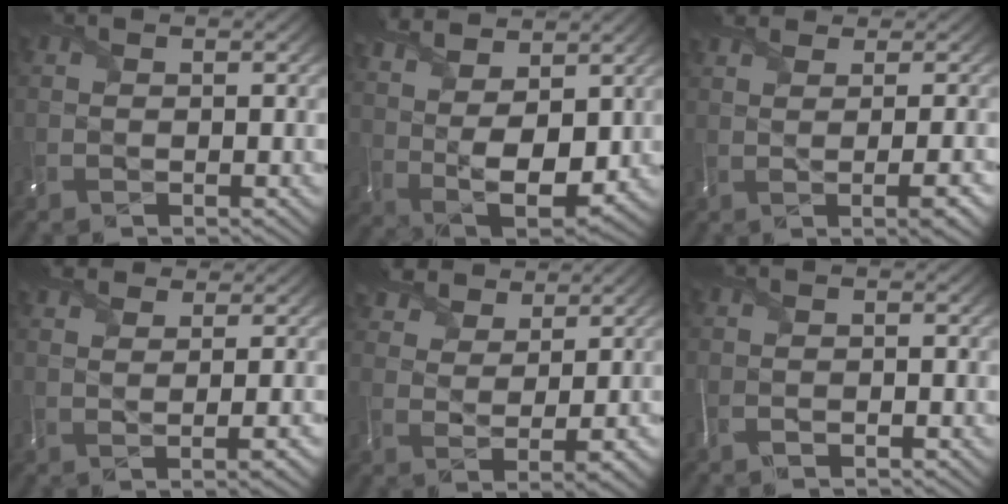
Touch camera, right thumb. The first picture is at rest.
{"total": 12.2, "force": [5.7, 5.9, 9.0], "torque": [-0.208, 0.012, 0.095]}
{"total": 6.5, "force": [2.8, 2.2, 5.4], "torque": [-0.064, 0.033, 0.022]}
{"total": 4.6, "force": [3.0, 1.2, 3.3], "torque": [-0.051, 0.015, 0.029]}
{"total": 6.1, "force": [4.8, 2.5, 2.9], "torque": [-0.063, 0.010, 0.081]}
{"total": 0.9, "force": [-0.9, -0.3, -0.1], "torque": [0.002, 0.003, -0.020]}